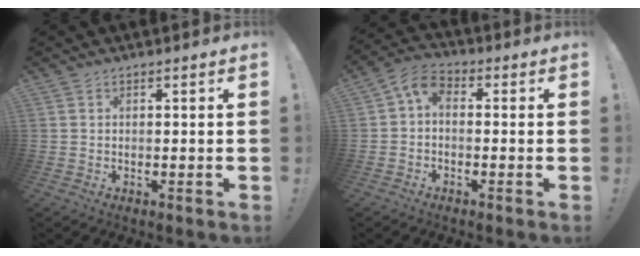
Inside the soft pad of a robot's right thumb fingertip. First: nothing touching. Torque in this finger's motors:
{"motor_torque": [0.71, 0.87, 0.43, -0.22, 0.22]}